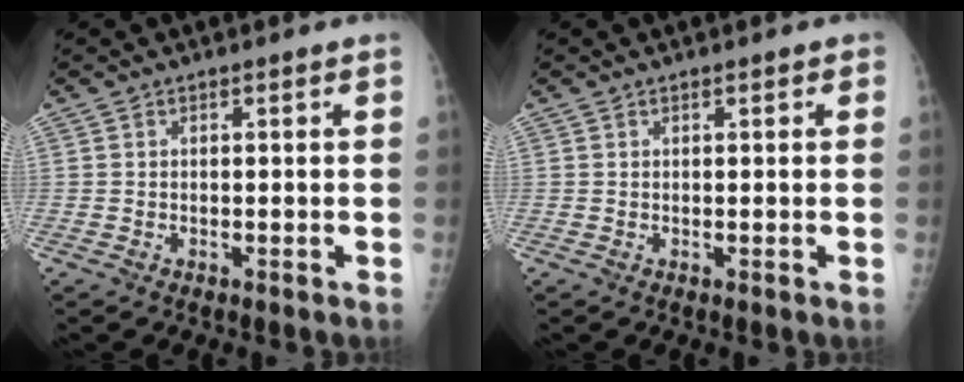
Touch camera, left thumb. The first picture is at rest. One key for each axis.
{"total": 0.7, "fx": 0.4, "fy": 0.3, "fz": 0.4, "tx": -0.001, "ty": 0.000, "tz": 0.002}